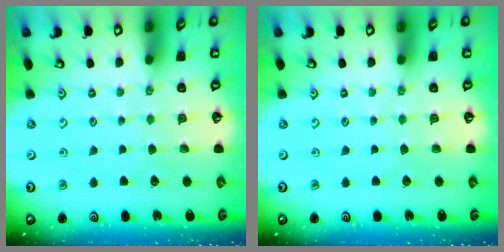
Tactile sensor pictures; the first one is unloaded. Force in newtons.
{"total": 0.0}